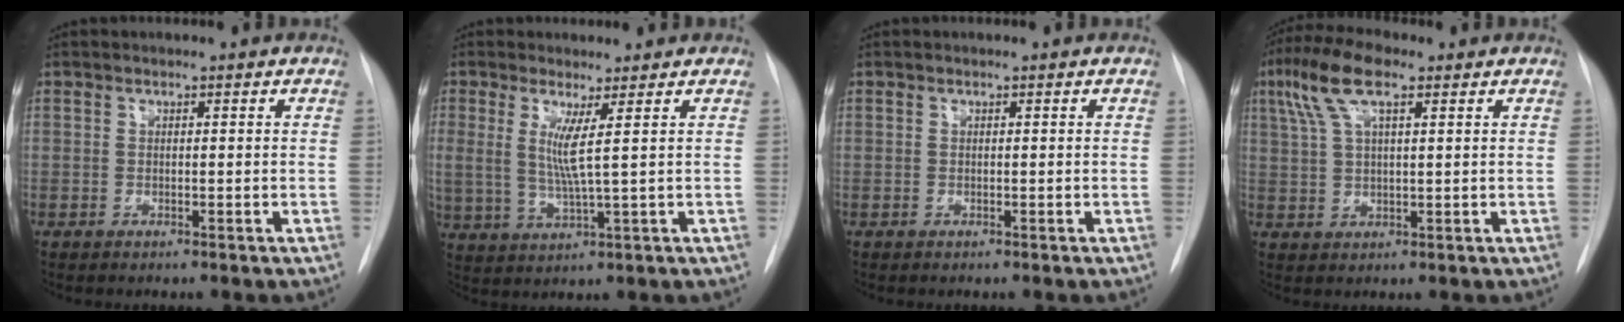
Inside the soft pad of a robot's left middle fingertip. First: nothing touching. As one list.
[{"total": 5.0, "force": [1.6, -0.7, 4.6], "torque": [-0.097, -0.014, 0.036]}, {"total": 0.0}, {"total": 8.5, "force": [4.3, 2.3, 6.9], "torque": [-0.153, 0.027, 0.084]}]